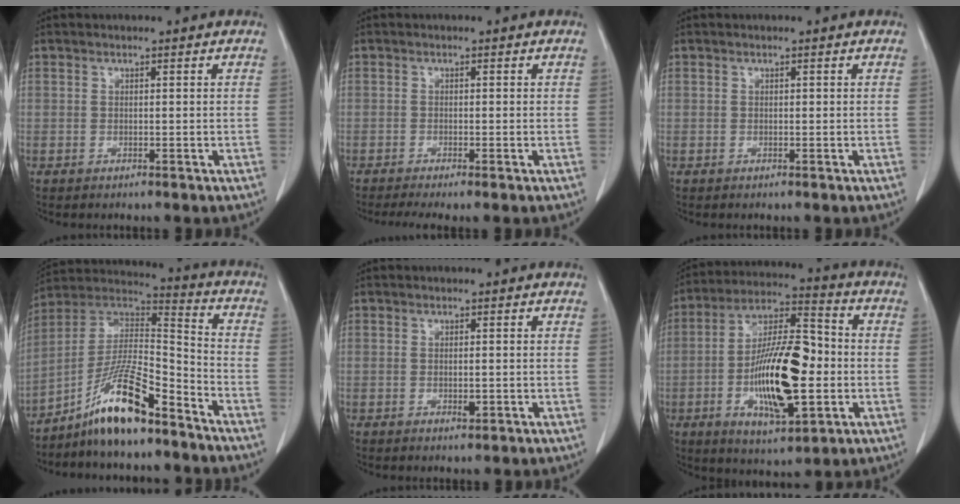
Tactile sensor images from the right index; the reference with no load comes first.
{"total": 3.3, "force": [-2.2, 0.2, 2.4], "torque": [-0.042, -0.010, -0.038]}
{"total": 0.0}
{"total": 13.5, "force": [-9.4, 2.0, 9.5], "torque": [-0.179, 0.017, -0.169]}
{"total": 1.3, "force": [-0.2, 0.5, 1.2], "torque": [-0.021, -0.003, -0.002]}
{"total": 18.0, "force": [-3.0, 5.5, 16.8], "torque": [-0.311, 0.008, -0.048]}